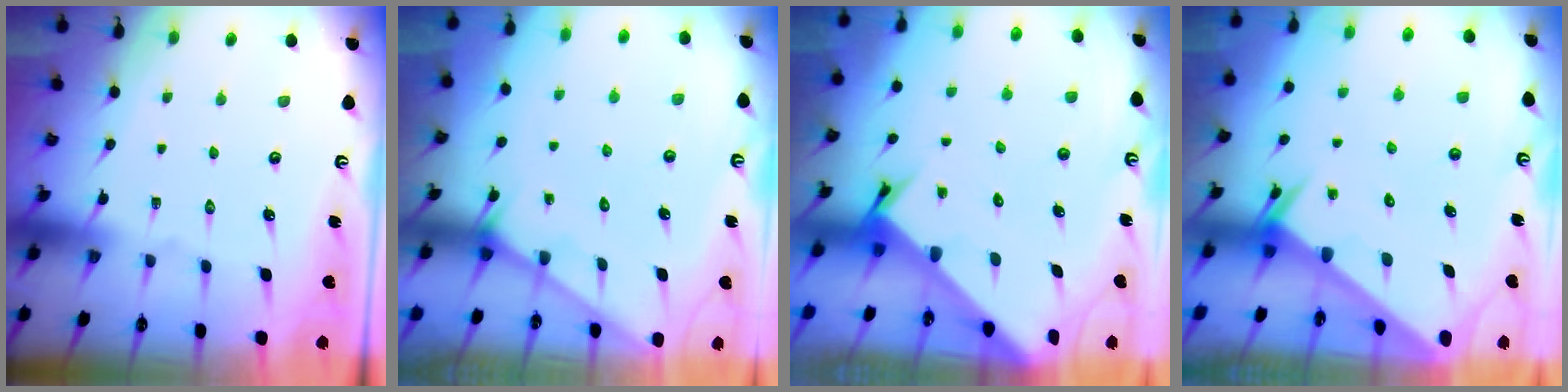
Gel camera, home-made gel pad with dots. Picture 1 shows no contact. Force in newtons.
{"total": 2.0, "press": 2.0, "slide": 0.1}
{"total": 2.6, "press": 2.6, "slide": 0.2}
{"total": 2.4, "press": 2.4, "slide": 0.0}